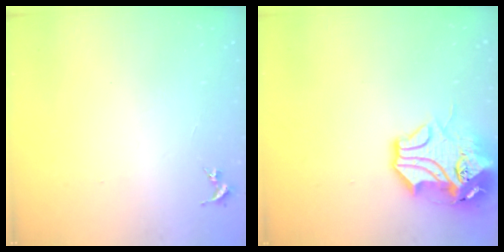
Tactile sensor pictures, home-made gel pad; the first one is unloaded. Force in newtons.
{"total": 14.5, "press": 14.3, "slide": 1.9}